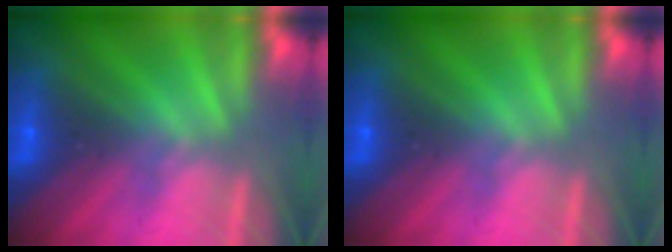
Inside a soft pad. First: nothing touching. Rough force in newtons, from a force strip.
{"total": 0.0}